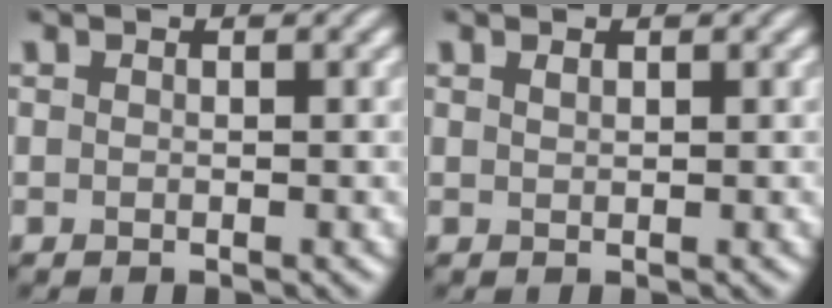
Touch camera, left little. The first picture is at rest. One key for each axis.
{"total": 0.5, "fx": 0.4, "fy": 0.2, "fz": 0.3, "tx": -0.006, "ty": 0.000, "tz": 0.009}